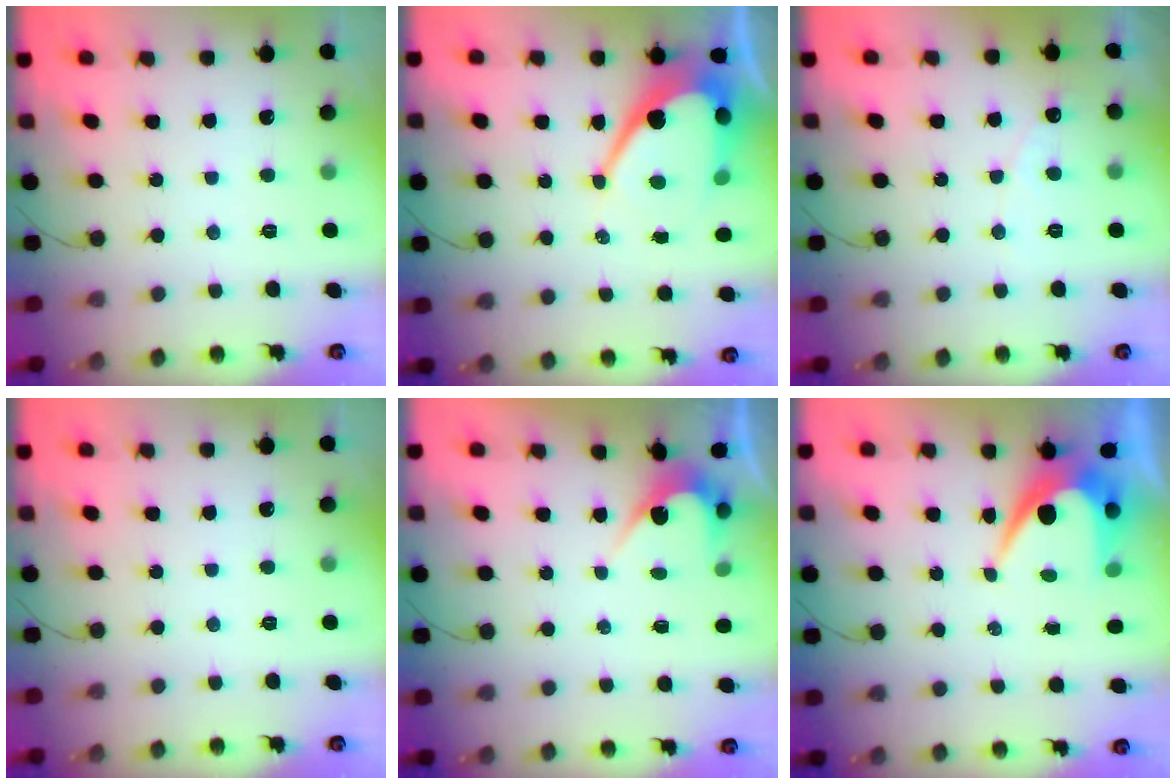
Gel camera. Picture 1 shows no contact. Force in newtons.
{"total": 13.4, "press": 13.4, "slide": 1.3}
{"total": 2.9, "press": 2.9, "slide": 0.2}
{"total": 0.0}
{"total": 2.8, "press": 2.8, "slide": 0.1}
{"total": 6.5, "press": 6.5, "slide": 0.6}